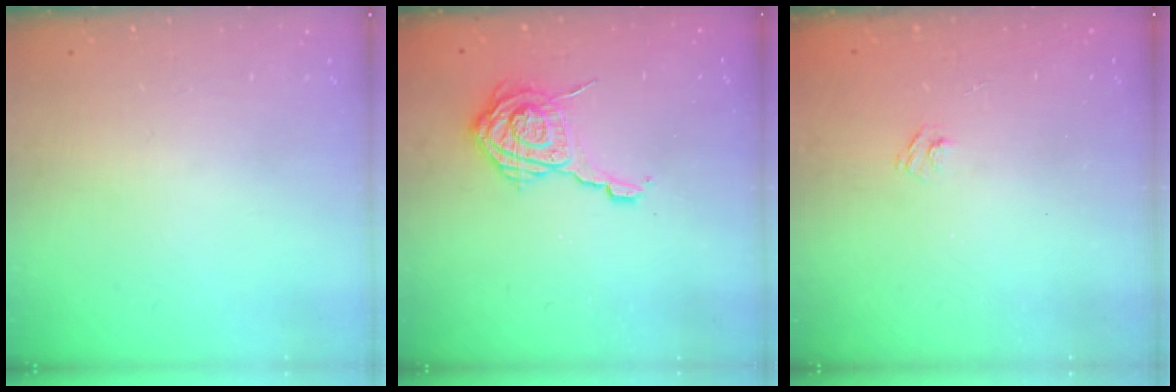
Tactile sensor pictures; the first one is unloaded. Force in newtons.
{"total": 12.8, "press": 12.8, "slide": 0.9}
{"total": 2.7, "press": 2.5, "slide": 0.9}